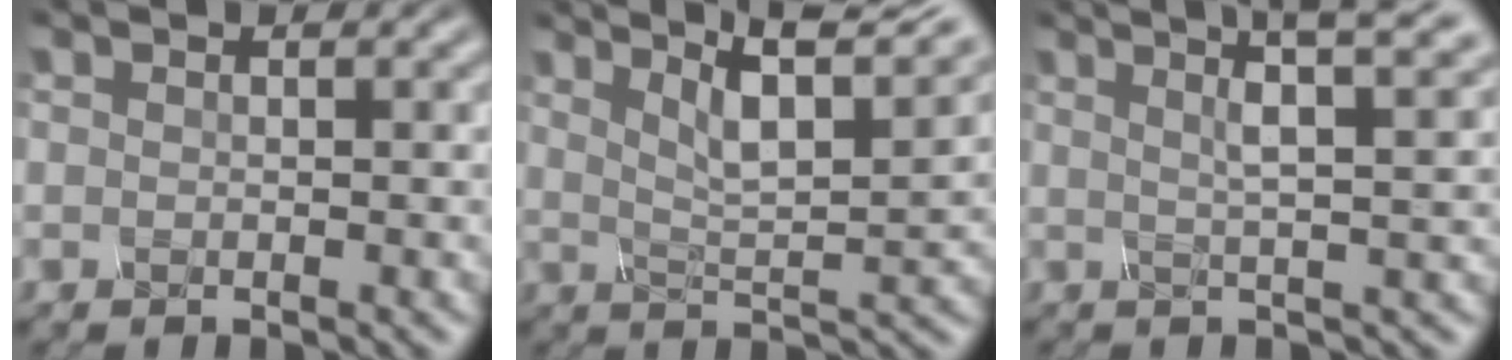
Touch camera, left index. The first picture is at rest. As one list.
[{"total": 8.2, "force": [5.5, 1.2, 6.0], "torque": [-0.085, 0.016, 0.088]}, {"total": 4.7, "force": [2.2, 0.4, 4.2], "torque": [-0.057, 0.020, 0.033]}]